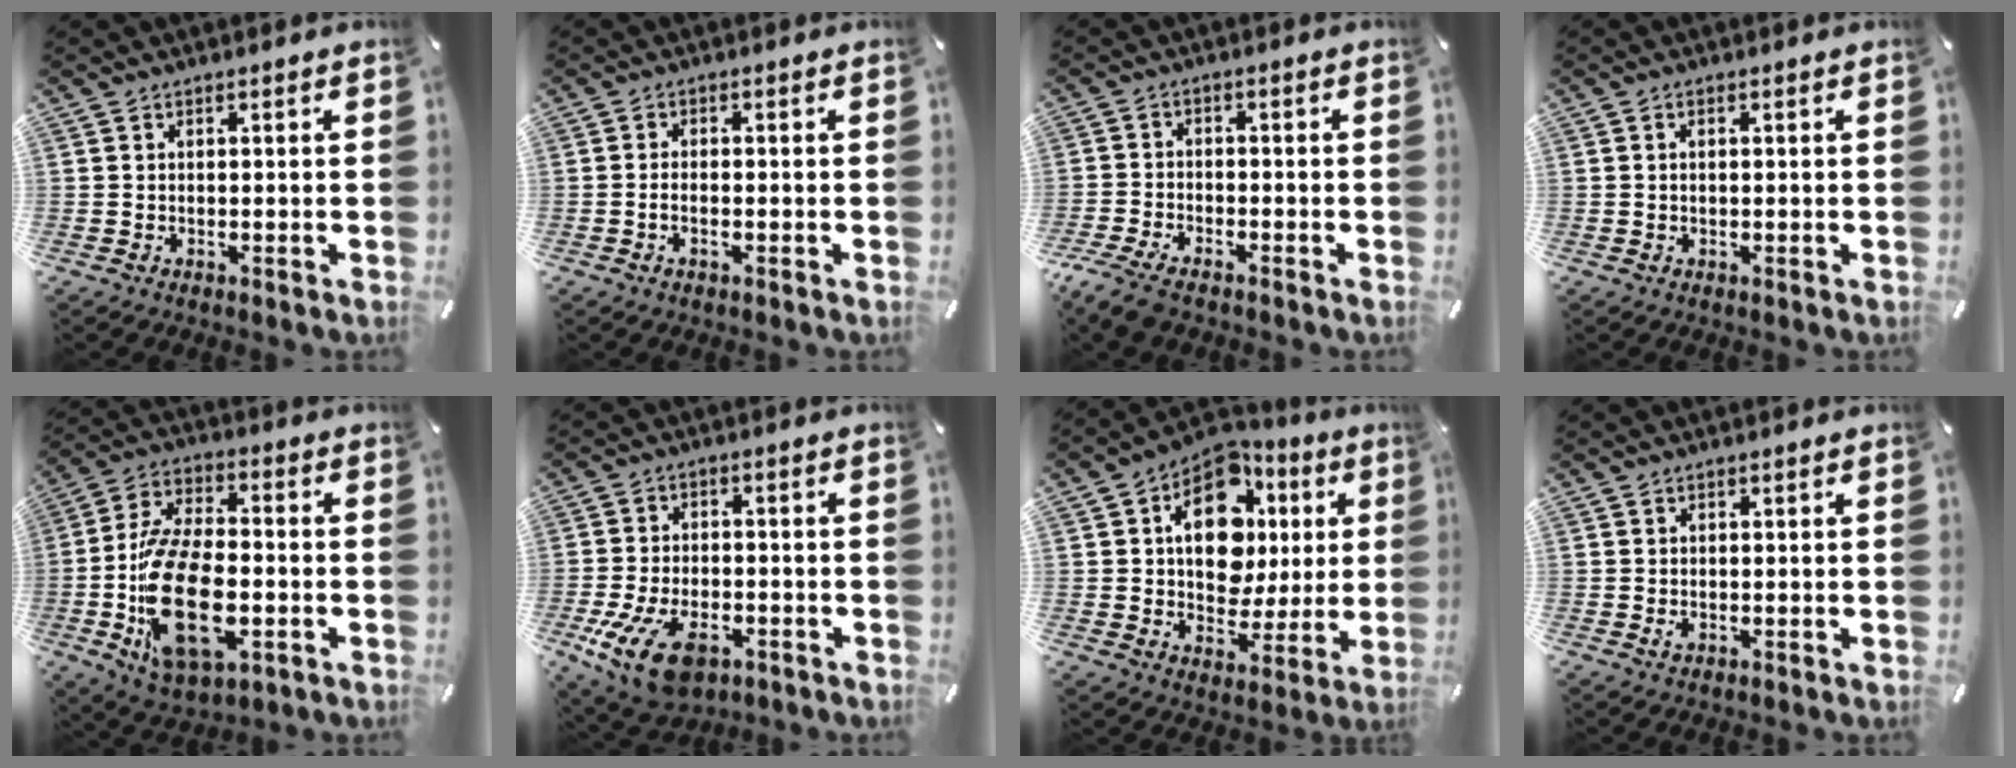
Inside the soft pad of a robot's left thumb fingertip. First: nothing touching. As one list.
[{"total": 1.9, "force": [-0.7, 0.7, 1.6], "torque": [-0.029, 0.003, -0.013]}, {"total": 5.1, "force": [-4.0, 2.0, 2.4], "torque": [-0.069, 0.006, -0.082]}, {"total": 1.0, "force": [0.1, 0.4, 0.9], "torque": [-0.018, 0.003, 0.001]}, {"total": 20.8, "force": [-5.2, 12.0, 16.2], "torque": [-0.323, 0.000, -0.086]}, {"total": 12.6, "force": [-5.8, 7.5, 8.3], "torque": [-0.175, 0.022, -0.100]}, {"total": 16.2, "force": [4.1, 12.0, 10.1], "torque": [-0.152, -0.011, 0.080]}, {"total": 1.0, "force": [-0.1, 0.7, 0.6], "torque": [-0.012, 0.002, -0.002]}]